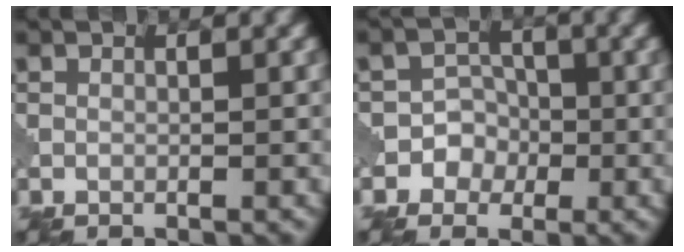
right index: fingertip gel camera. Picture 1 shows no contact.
{"total": 3.0, "force": [-1.0, 2.8, 0.6], "torque": [0.017, 0.012, -0.035]}